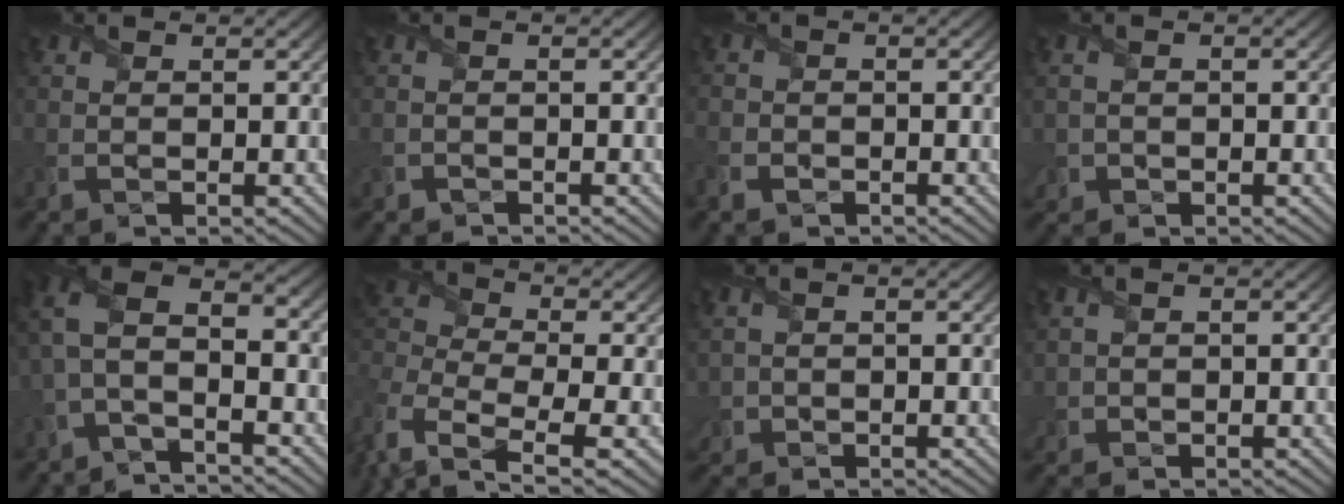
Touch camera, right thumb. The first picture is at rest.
{"total": 1.1, "force": [-0.9, 0.5, 0.0], "torque": [0.005, -0.004, -0.020]}
{"total": 2.7, "force": [-1.7, 2.1, 0.6], "torque": [-0.013, -0.006, -0.041]}
{"total": 1.8, "force": [-0.4, 1.5, 0.8], "torque": [-0.018, 0.000, -0.006]}
{"total": 7.5, "force": [-1.8, 3.8, 6.2], "torque": [-0.135, 0.009, -0.050]}
{"total": 9.5, "force": [-4.4, 4.9, 6.8], "torque": [-0.203, -0.017, -0.087]}
{"total": 1.9, "force": [-0.1, 1.7, 0.9], "torque": [-0.028, -0.002, 0.001]}
{"total": 1.5, "force": [0.2, 1.3, 0.7], "torque": [-0.021, -0.001, 0.004]}